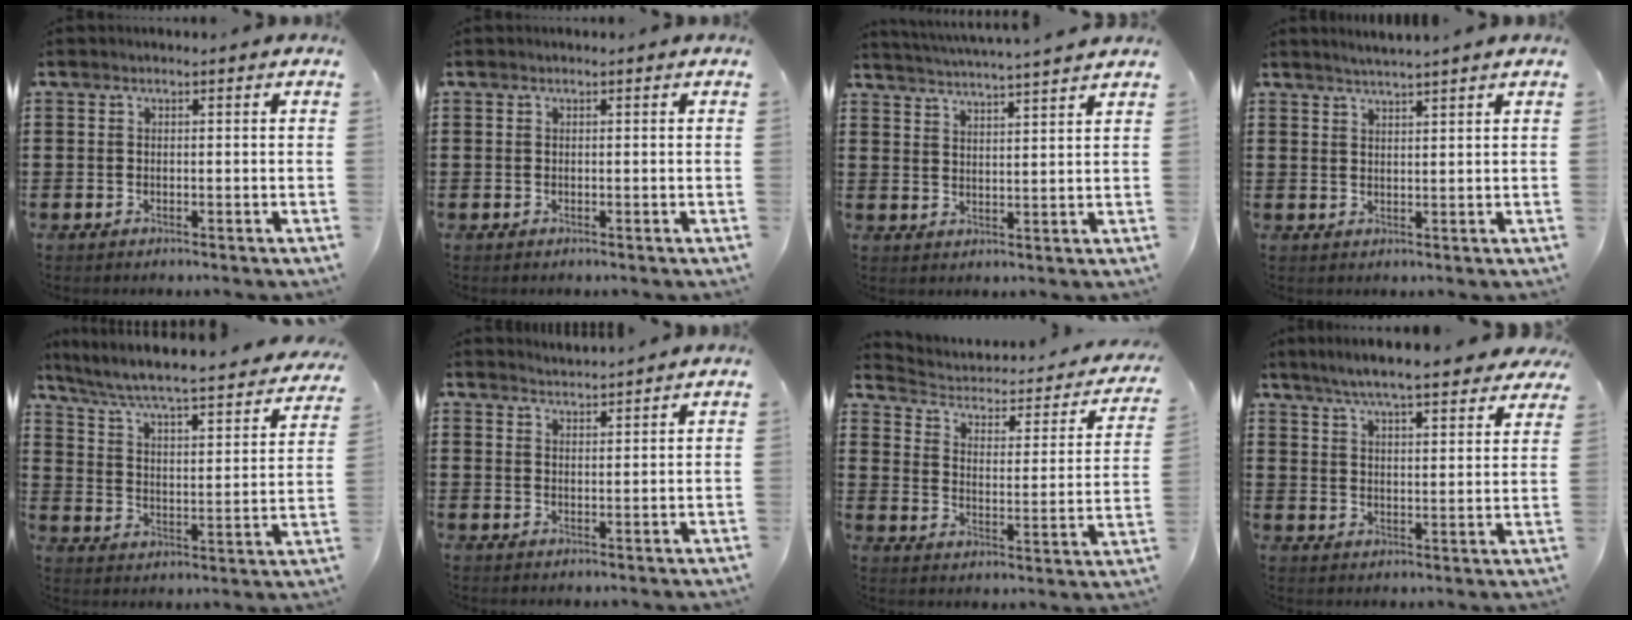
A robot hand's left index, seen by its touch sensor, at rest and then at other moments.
{"total": 0.0}
{"total": 3.5, "force": [3.4, -0.8, 0.5], "torque": [-0.024, -0.025, 0.057]}
{"total": 2.2, "force": [2.1, -0.6, 0.5], "torque": [-0.013, -0.006, 0.040]}
{"total": 4.8, "force": [4.2, -0.2, 2.3], "torque": [-0.067, -0.047, 0.060]}
{"total": 2.3, "force": [2.3, -0.4, -0.2], "torque": [-0.002, -0.007, 0.044]}
{"total": 2.4, "force": [1.4, 1.4, 1.3], "torque": [-0.040, -0.018, 0.015]}
{"total": 6.7, "force": [6.1, 0.2, 2.7], "torque": [-0.075, -0.022, 0.110]}